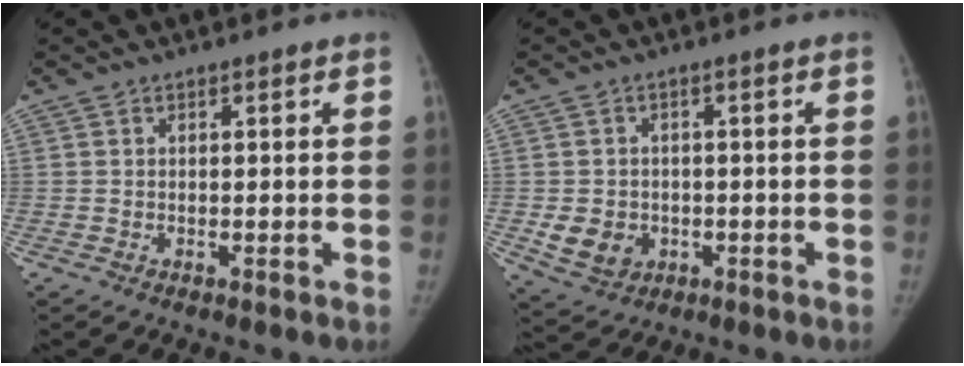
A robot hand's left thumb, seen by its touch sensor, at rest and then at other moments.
{"total": 6.3, "force": [-1.5, 5.3, 3.0], "torque": [-0.035, 0.008, -0.012]}